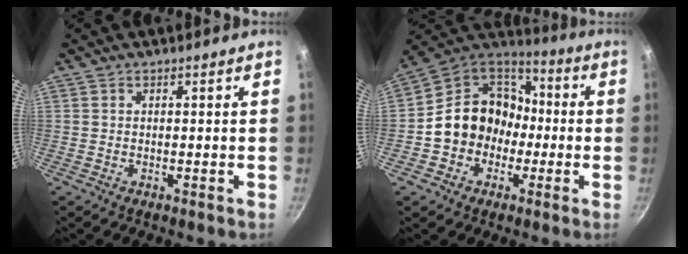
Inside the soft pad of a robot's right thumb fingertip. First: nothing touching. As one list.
[{"total": 15.6, "force": [-2.3, 13.5, 7.6], "torque": [-0.089, 0.057, -0.046]}]